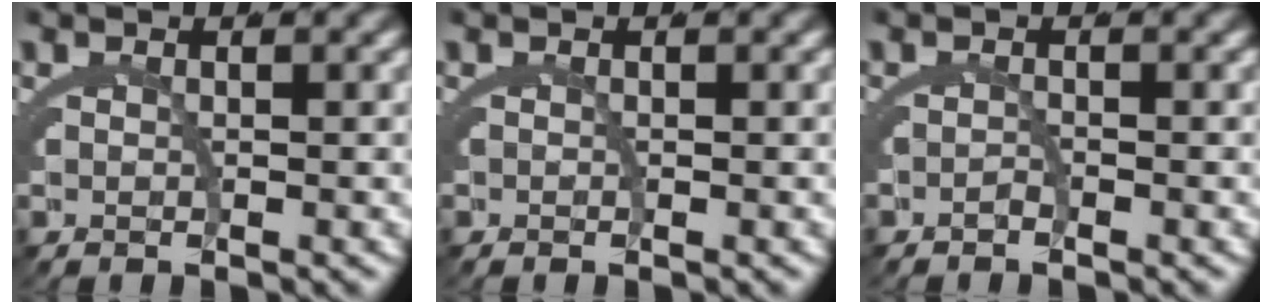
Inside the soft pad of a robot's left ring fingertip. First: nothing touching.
{"total": 0.0}
{"total": 0.8, "force": [-0.8, -0.2, 0.2], "torque": [-0.003, -0.006, -0.012]}